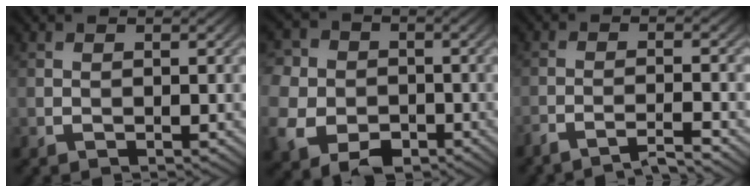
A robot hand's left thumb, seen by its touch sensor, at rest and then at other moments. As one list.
[{"total": 10.4, "force": [-3.4, 9.0, 3.9], "torque": [-0.119, -0.036, -0.088]}, {"total": 3.7, "force": [-3.2, 0.1, 1.8], "torque": [-0.015, 0.010, -0.074]}]